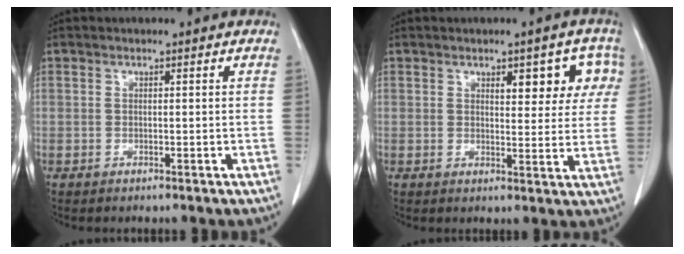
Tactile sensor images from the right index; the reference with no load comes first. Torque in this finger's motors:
{"motor_torque": [0.39, 0.34, 0.13, 0.03]}